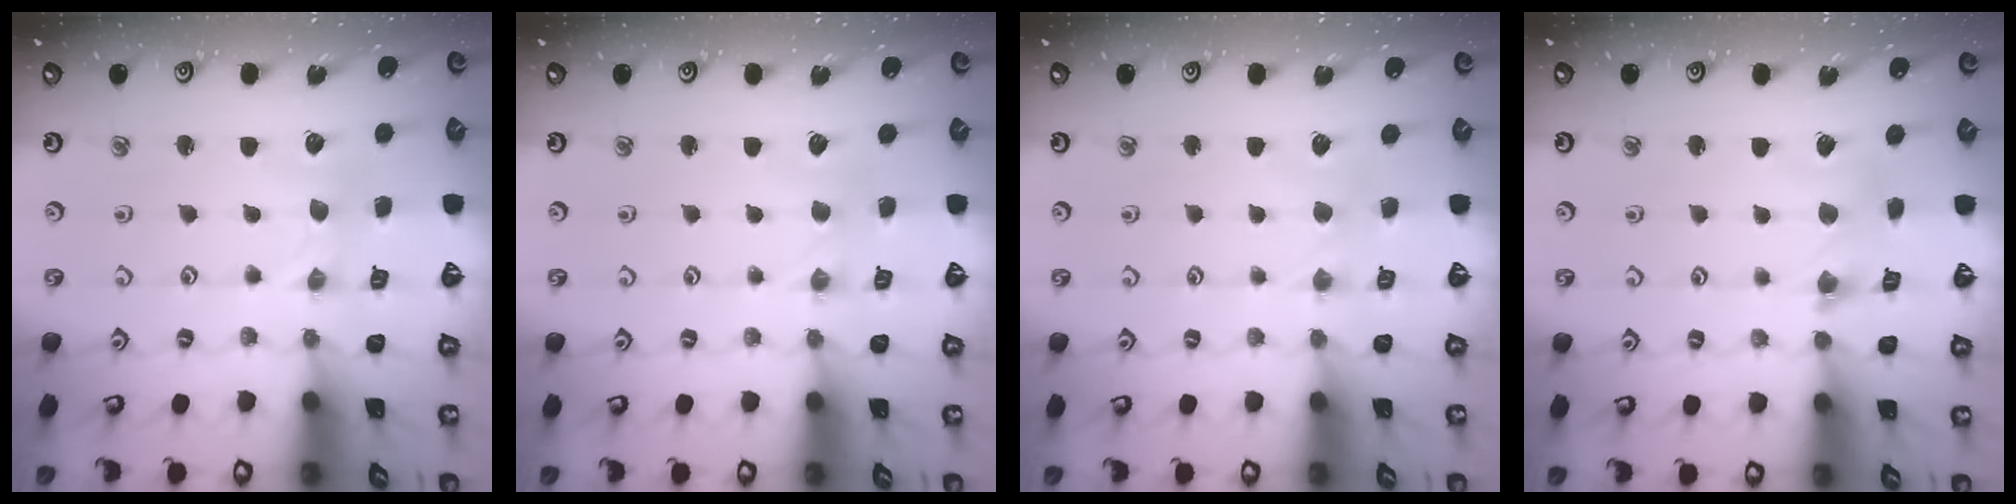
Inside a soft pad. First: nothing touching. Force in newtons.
{"total": 1.4, "press": 1.4, "slide": 0.2}
{"total": 2.4, "press": 2.4, "slide": 0.4}
{"total": 4.1, "press": 4.1, "slide": 0.5}